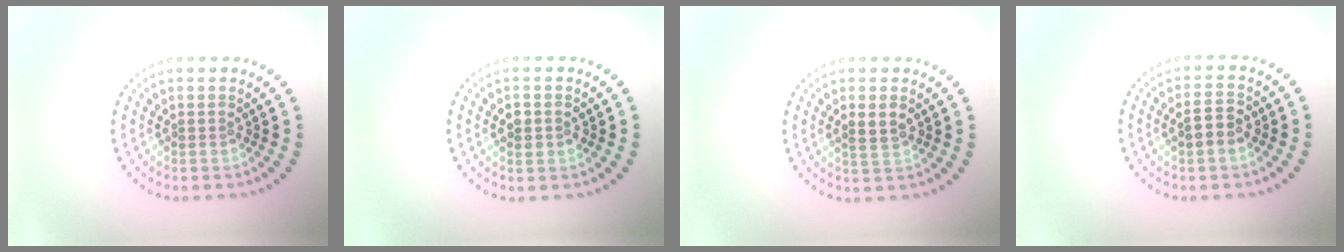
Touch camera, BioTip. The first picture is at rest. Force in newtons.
{"total": 1.2, "press": 1.2, "slide": 0.1}
{"total": 1.8, "press": 1.8, "slide": 0.4}
{"total": 2.4, "press": 2.4, "slide": 0.2}